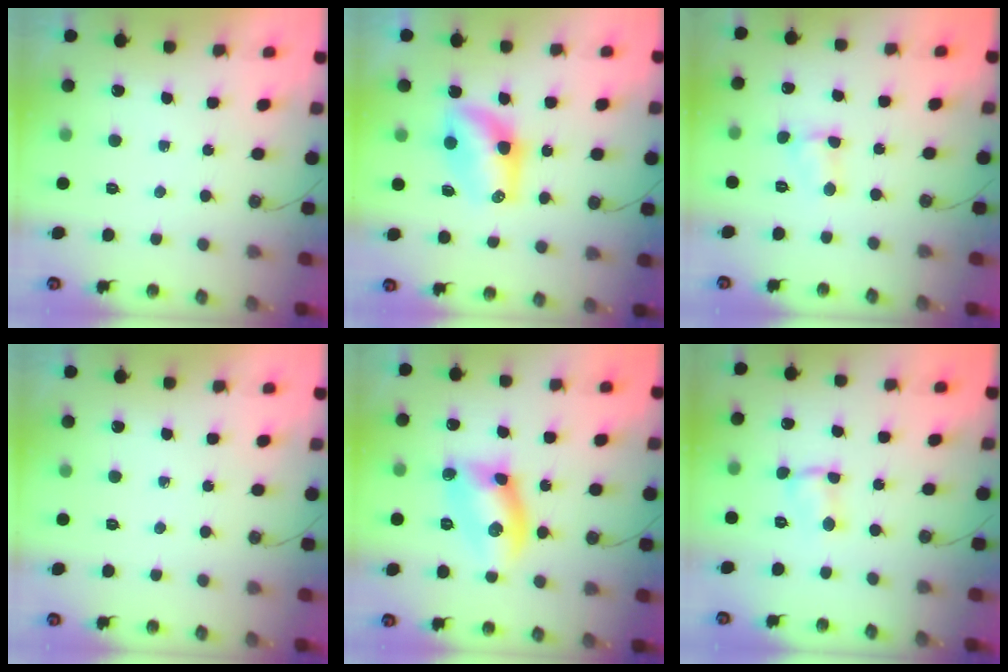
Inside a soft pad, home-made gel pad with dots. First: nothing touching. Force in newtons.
{"total": 9.1, "press": 8.6, "slide": 2.9}
{"total": 3.7, "press": 3.7, "slide": 0.5}
{"total": 0.0}
{"total": 10.7, "press": 10.7, "slide": 0.7}
{"total": 2.5, "press": 2.5, "slide": 0.1}